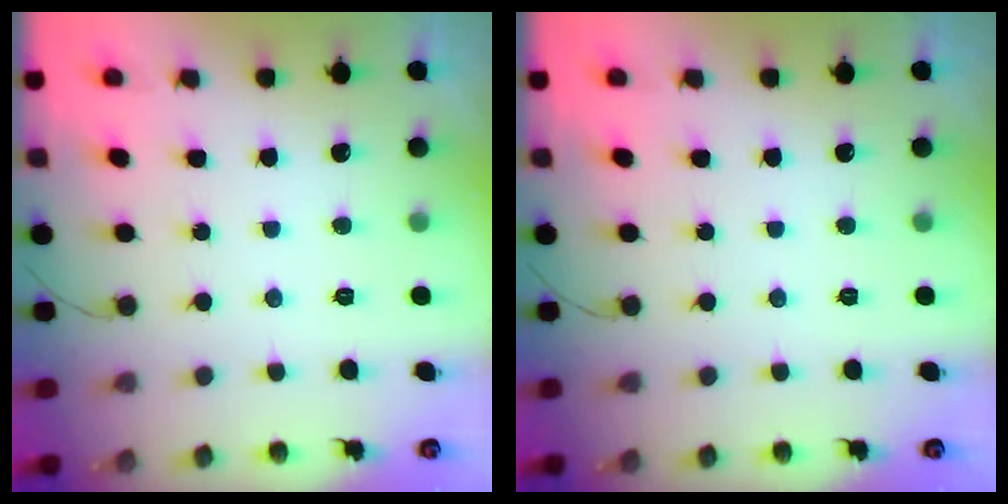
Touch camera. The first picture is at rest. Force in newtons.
{"total": 0.0}